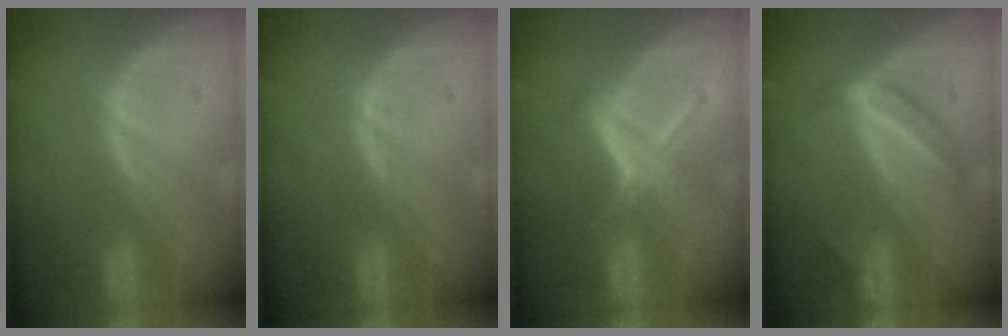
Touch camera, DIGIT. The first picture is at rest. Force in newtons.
{"total": 0.8, "press": 0.7, "slide": 0.1}
{"total": 5.8, "press": 5.1, "slide": 2.9}
{"total": 4.4, "press": 4.3, "slide": 0.8}